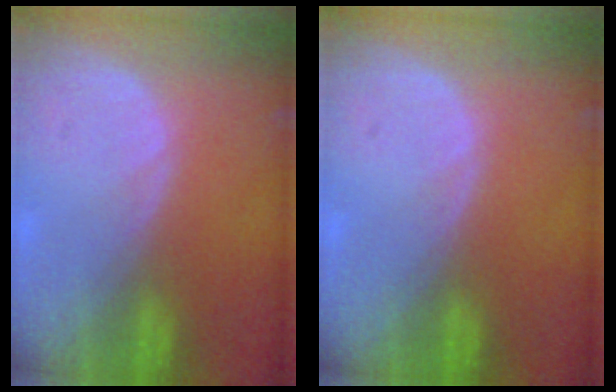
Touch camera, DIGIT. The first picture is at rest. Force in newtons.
{"total": 0.0}